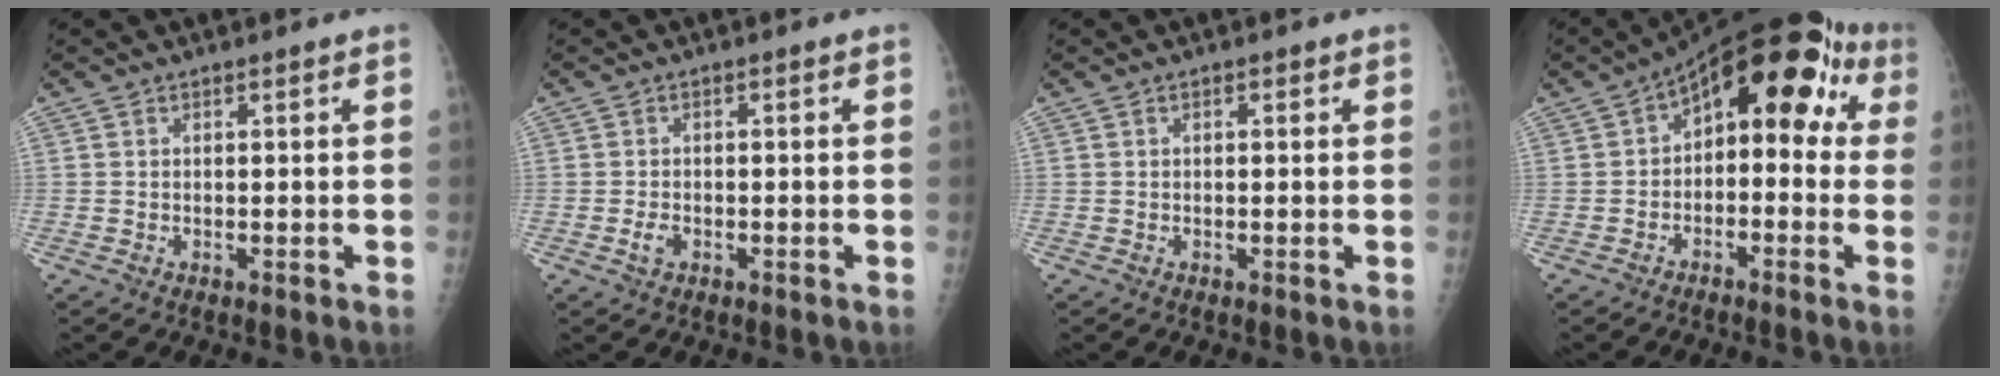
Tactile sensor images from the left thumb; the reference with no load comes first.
{"total": 1.9, "force": [-0.8, 1.2, 1.2], "torque": [-0.026, 0.005, -0.016]}
{"total": 0.7, "force": [0.3, 0.4, 0.5], "torque": [-0.006, 0.001, 0.001]}
{"total": 14.6, "force": [2.1, 8.0, 12.0], "torque": [-0.118, 0.055, 0.015]}